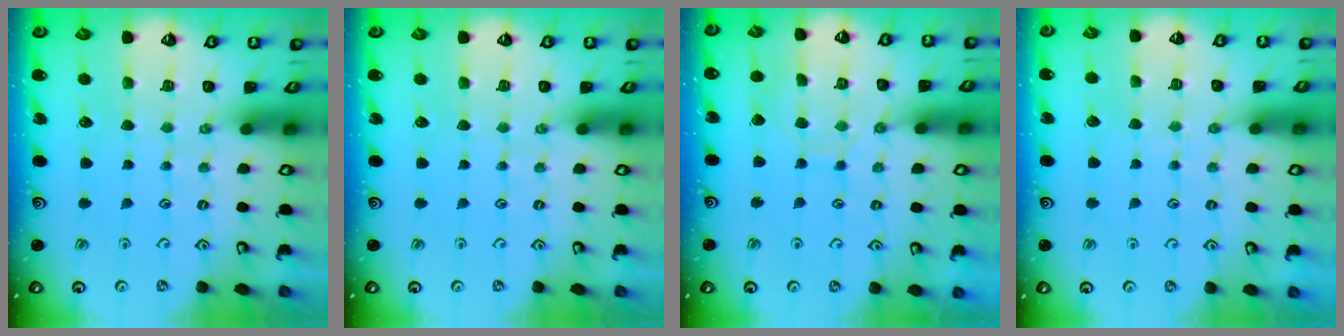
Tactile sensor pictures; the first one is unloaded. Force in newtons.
{"total": 0.0}
{"total": 7.5, "press": 7.4, "slide": 0.6}
{"total": 4.3, "press": 4.3, "slide": 0.6}